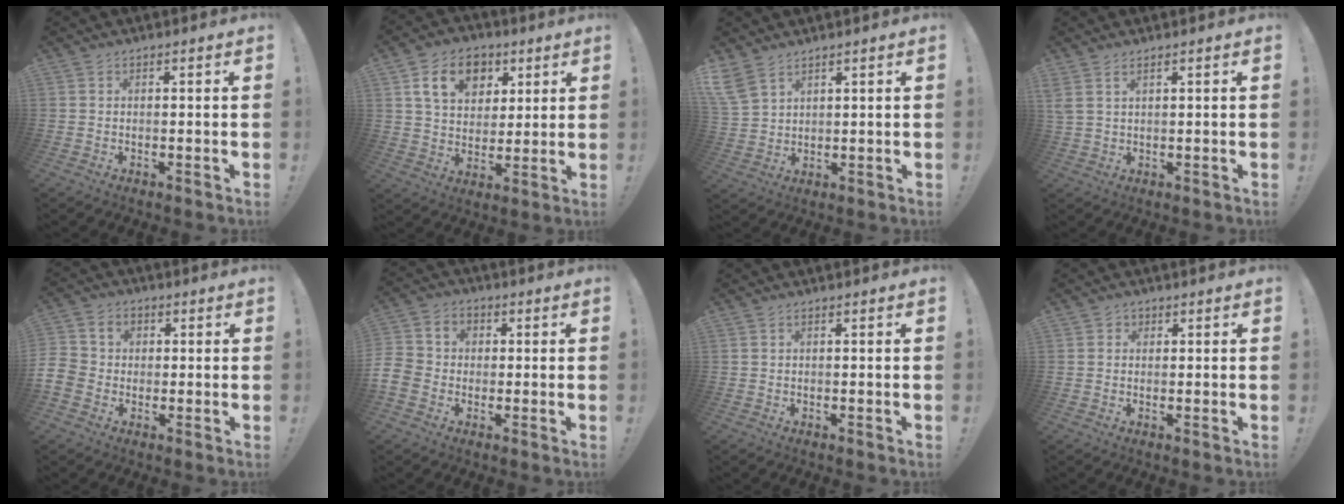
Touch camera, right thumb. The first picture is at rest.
{"total": 13.8, "force": [5.9, 10.2, 7.2], "torque": [-0.102, -0.019, 0.112]}
{"total": 6.9, "force": [4.9, 3.6, 3.3], "torque": [-0.080, -0.018, 0.100]}
{"total": 2.8, "force": [1.6, 1.2, 2.0], "torque": [-0.050, 0.000, 0.033]}
{"total": 7.0, "force": [-1.1, 6.5, 2.2], "torque": [-0.045, 0.017, -0.018]}
{"total": 7.6, "force": [-2.0, 6.8, 2.7], "torque": [-0.054, 0.020, -0.036]}
{"total": 0.0}
{"total": 1.4, "force": [0.3, 1.3, 0.3], "torque": [-0.004, 0.001, 0.005]}